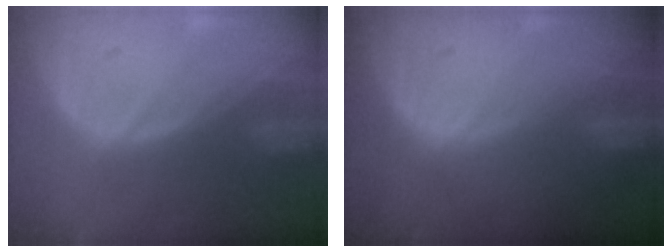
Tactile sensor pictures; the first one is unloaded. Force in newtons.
{"total": 0.0}